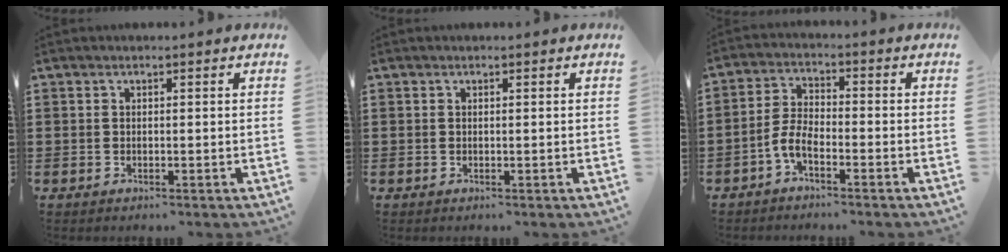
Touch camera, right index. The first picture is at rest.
{"total": 0.0}
{"total": 4.6, "force": [-2.6, 1.6, 3.5], "torque": [-0.089, -0.001, -0.057]}